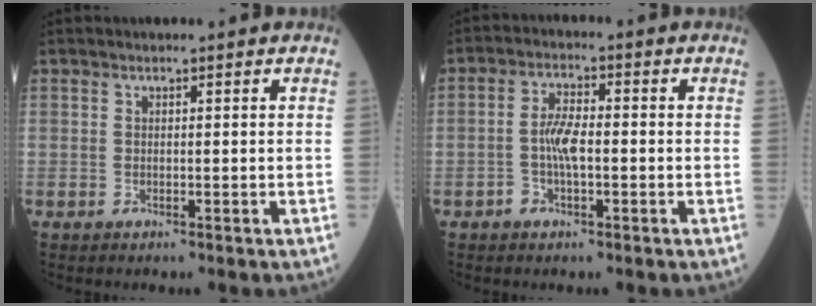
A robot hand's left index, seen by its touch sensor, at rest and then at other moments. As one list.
[{"total": 4.4, "force": [-1.0, 1.6, 4.0], "torque": [-0.087, 0.007, -0.021]}]